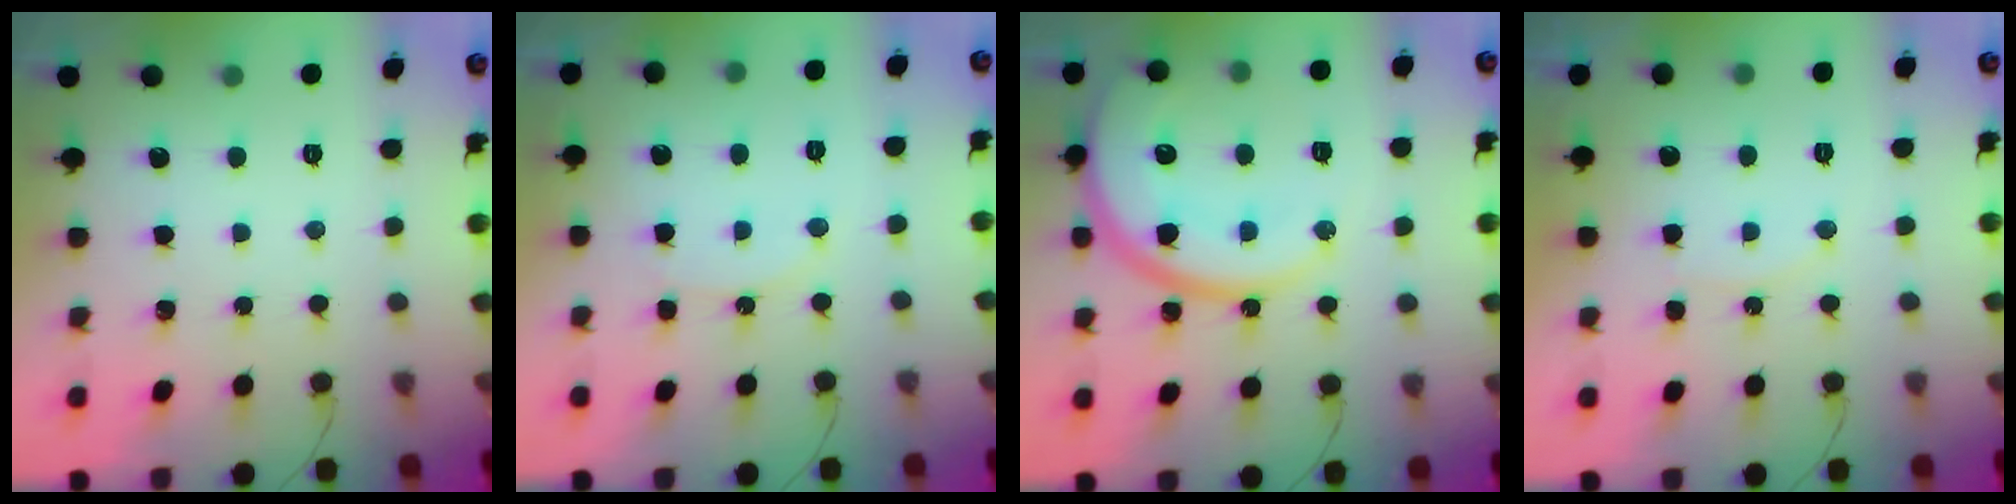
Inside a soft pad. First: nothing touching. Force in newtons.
{"total": 7.5, "press": 7.4, "slide": 0.7}
{"total": 20.8, "press": 20.8, "slide": 1.6}
{"total": 6.8, "press": 6.8, "slide": 0.7}